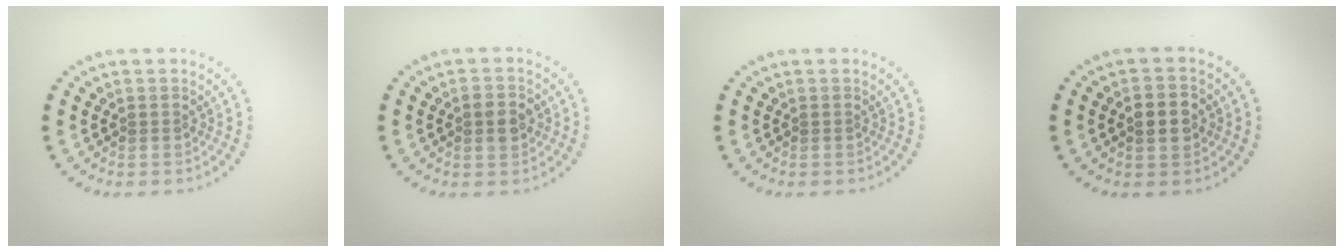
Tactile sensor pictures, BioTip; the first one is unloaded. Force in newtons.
{"total": 2.3, "press": 2.3, "slide": 0.1}
{"total": 0.0}
{"total": 2.8, "press": 2.8, "slide": 0.2}